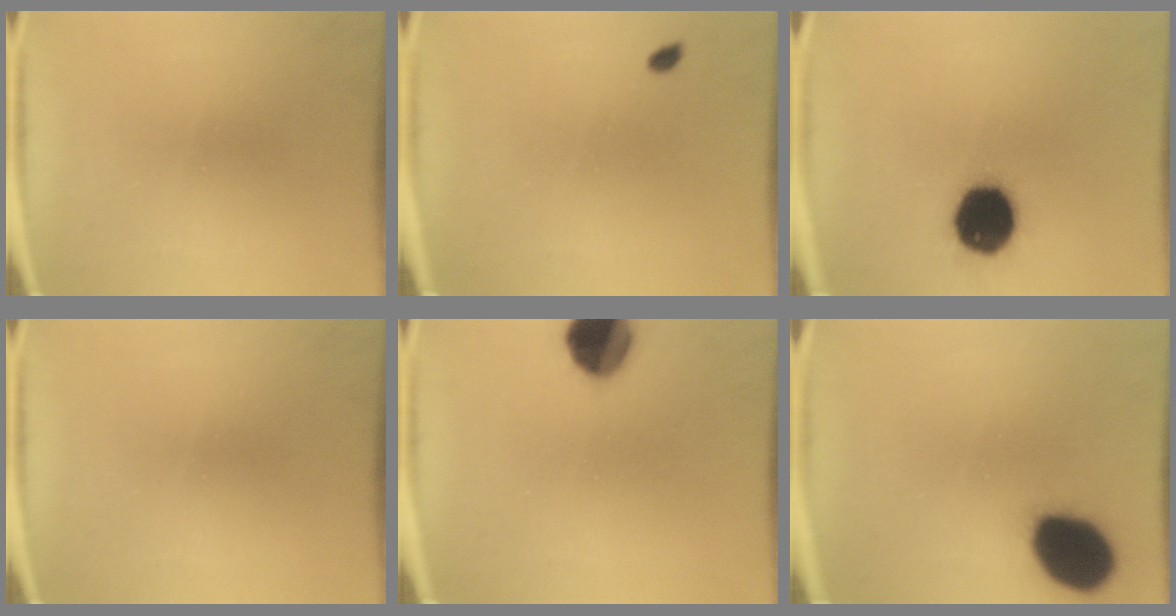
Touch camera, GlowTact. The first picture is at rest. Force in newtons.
{"total": 0.9}
{"total": 17.1}
{"total": 0.0}
{"total": 12.5}
{"total": 19.3}